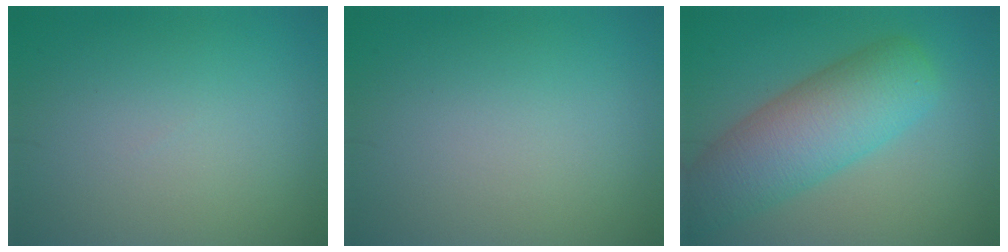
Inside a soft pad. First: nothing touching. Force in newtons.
{"total": 0.0}
{"total": 7.8, "press": 7.8, "slide": 0.3}